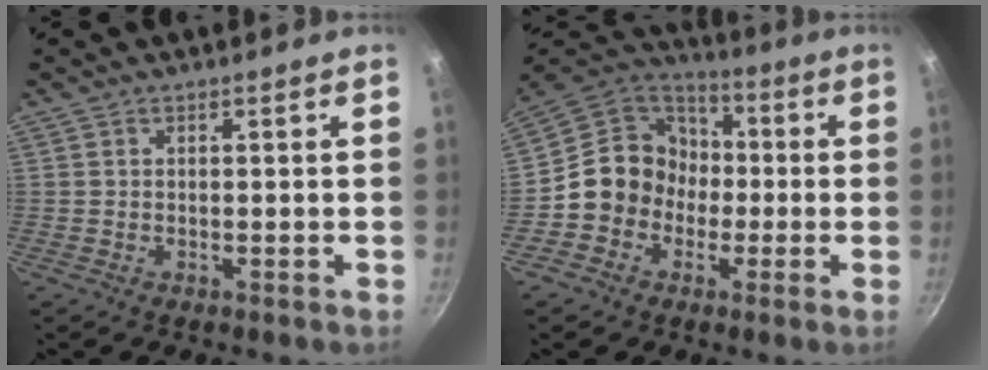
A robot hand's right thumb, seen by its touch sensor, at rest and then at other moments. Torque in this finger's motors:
{"motor_torque": [1.78, 1.56, 1.07, -0.60, 0.26]}